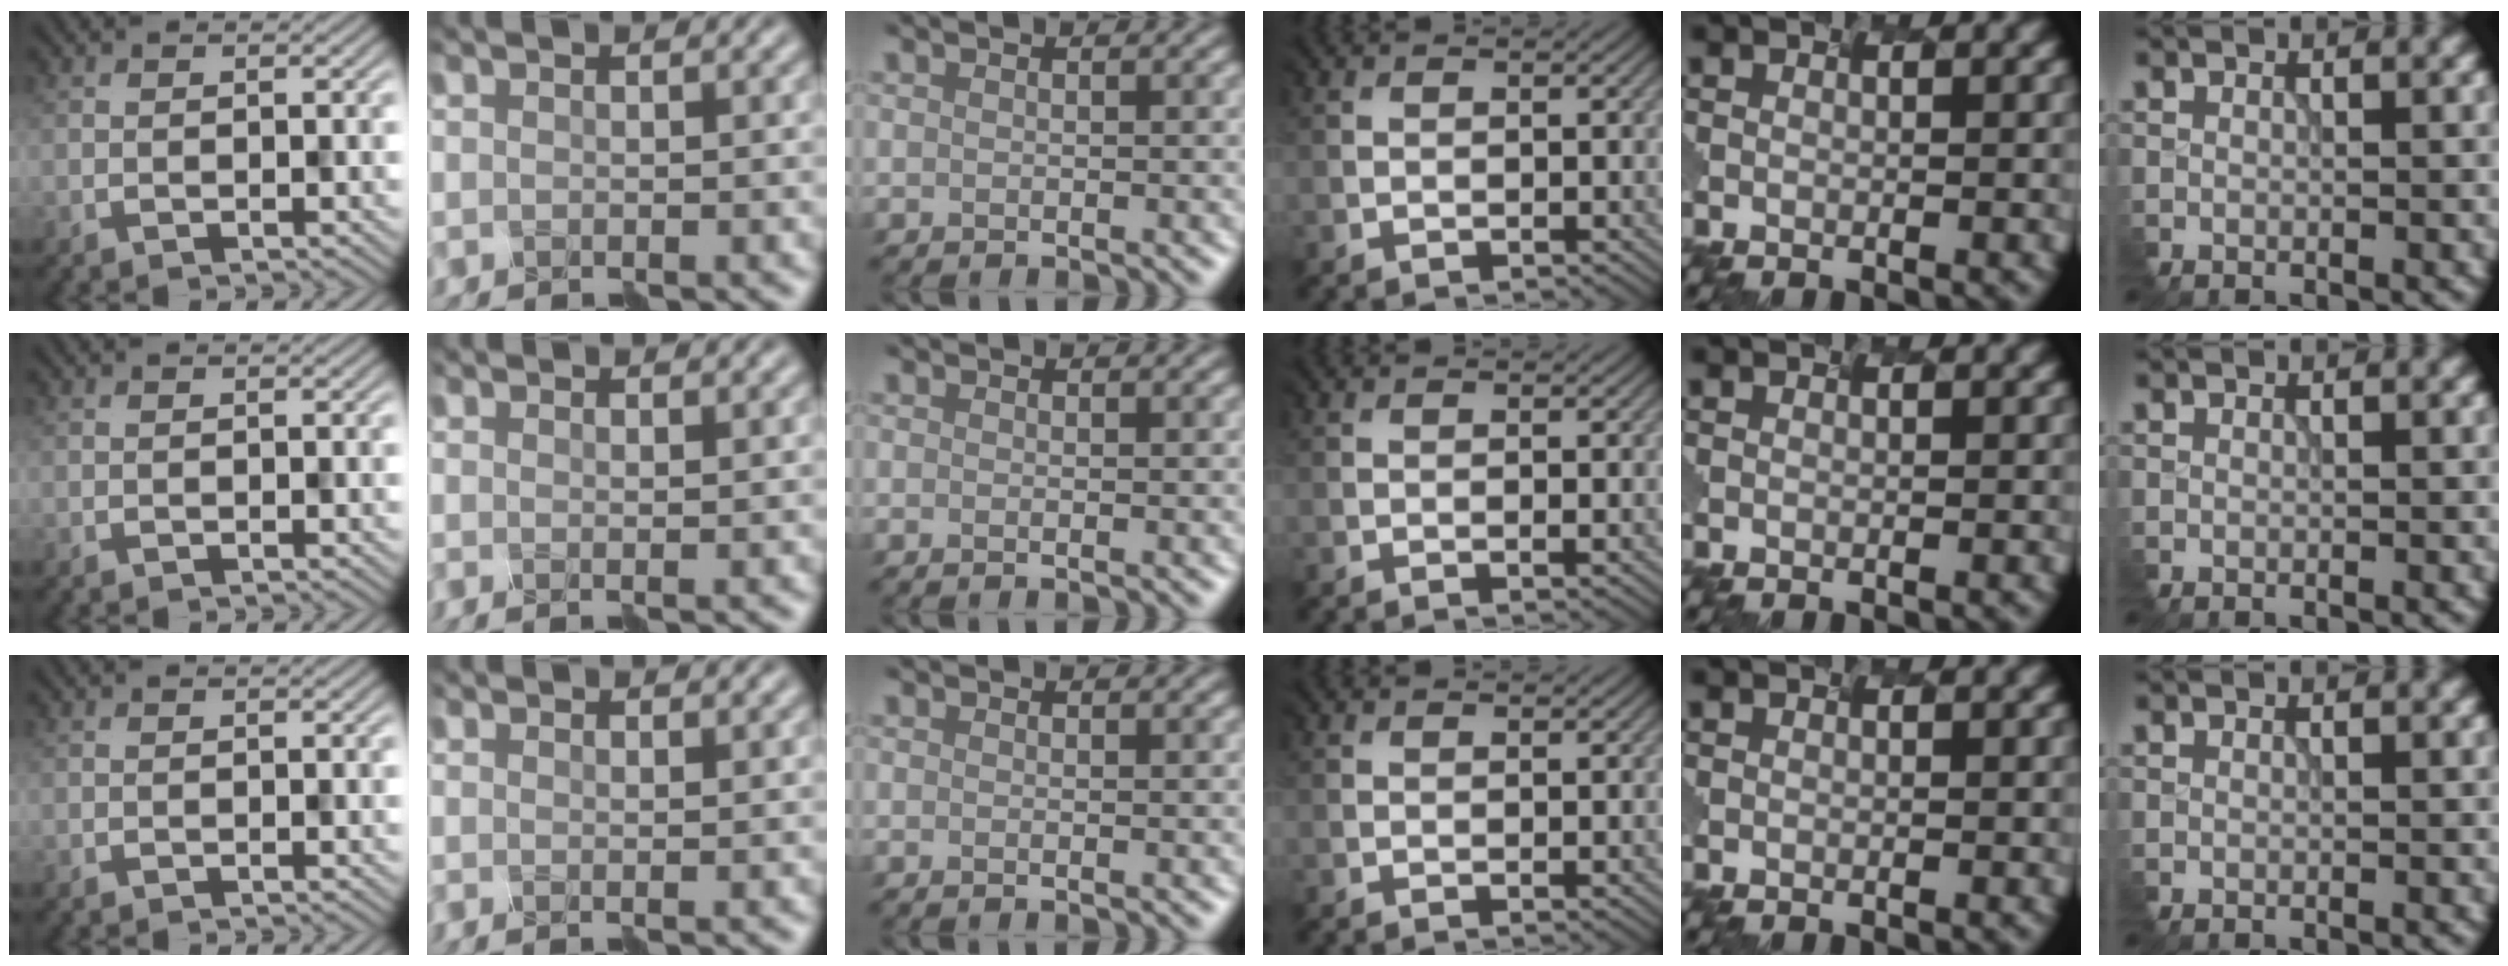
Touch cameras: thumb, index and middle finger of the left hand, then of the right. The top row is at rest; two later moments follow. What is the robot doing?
{"motion": "disassemble", "object": "velcro strap"}